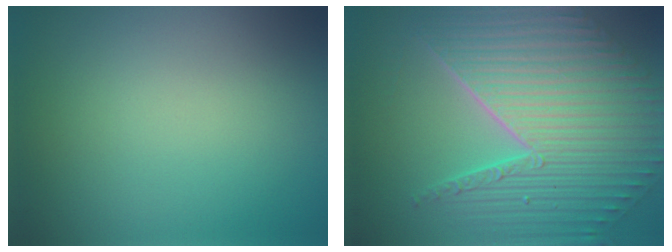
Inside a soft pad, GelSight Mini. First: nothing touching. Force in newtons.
{"total": 10.5, "press": 7.2, "slide": 7.6}